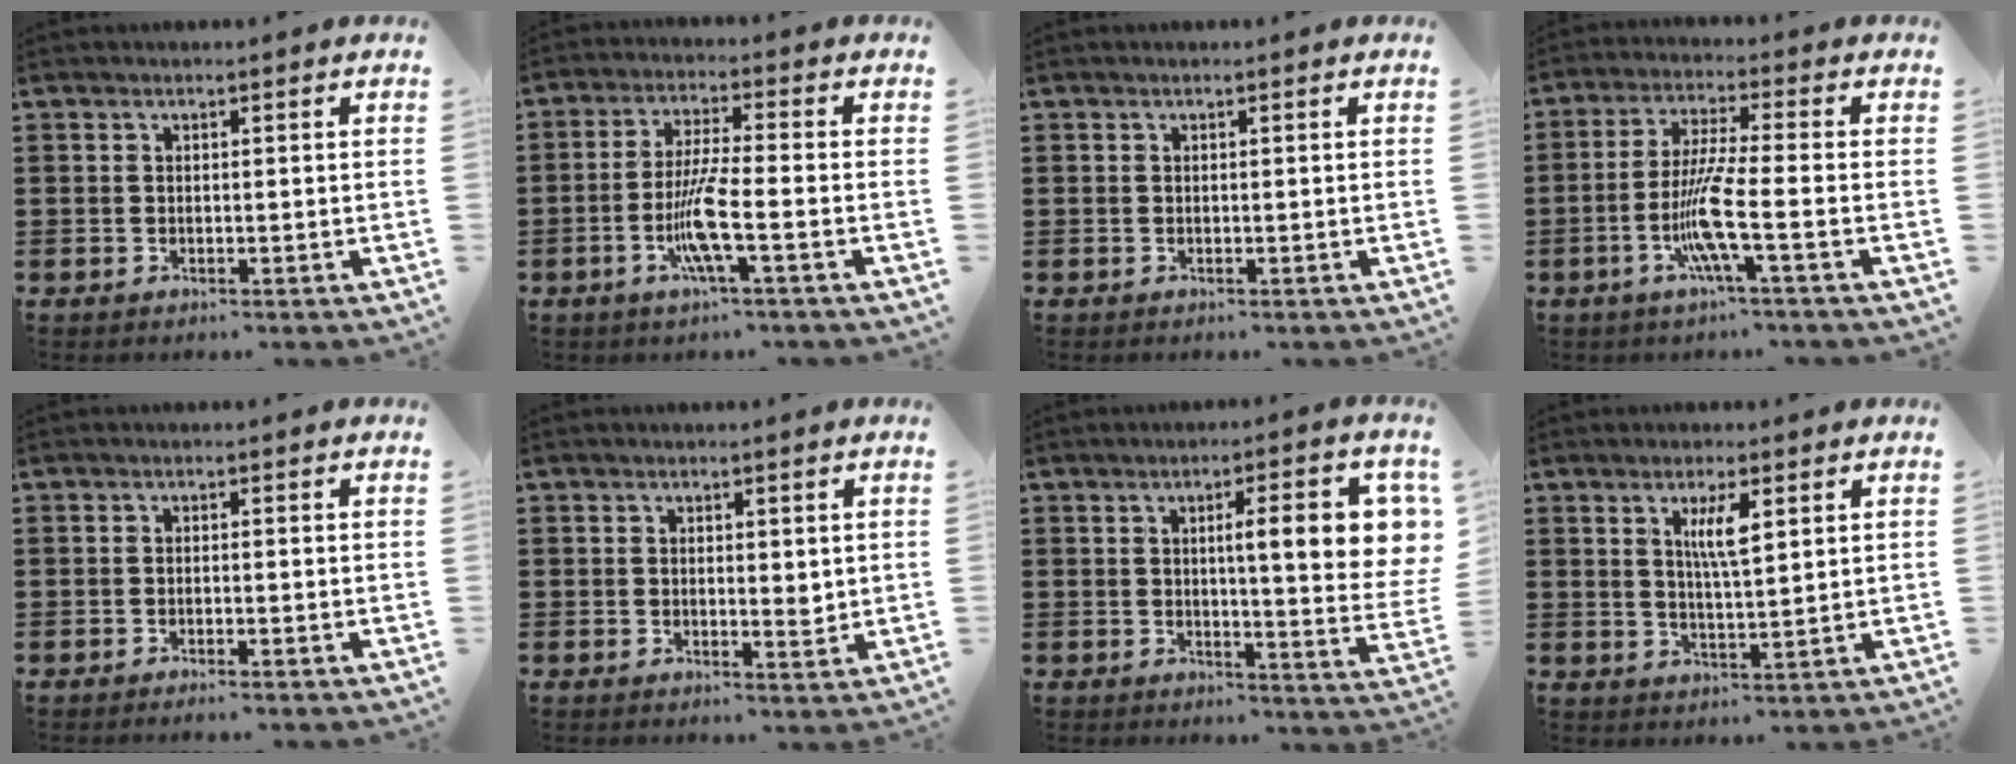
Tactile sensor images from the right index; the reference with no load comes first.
{"total": 7.6, "force": [-2.7, 0.3, 7.1], "torque": [-0.151, -0.018, -0.057]}
{"total": 0.0}
{"total": 8.3, "force": [-2.8, 0.0, 7.8], "torque": [-0.164, -0.018, -0.060]}
{"total": 0.8, "force": [-0.6, 0.0, 0.5], "torque": [-0.009, -0.002, -0.012]}
{"total": 2.0, "force": [0.5, 1.2, 1.6], "torque": [-0.015, -0.001, 0.004]}
{"total": 10.6, "force": [2.6, 2.1, 10.0], "torque": [-0.146, -0.007, 0.034]}
{"total": 4.6, "force": [1.9, 1.1, 4.0], "torque": [-0.077, 0.004, 0.029]}